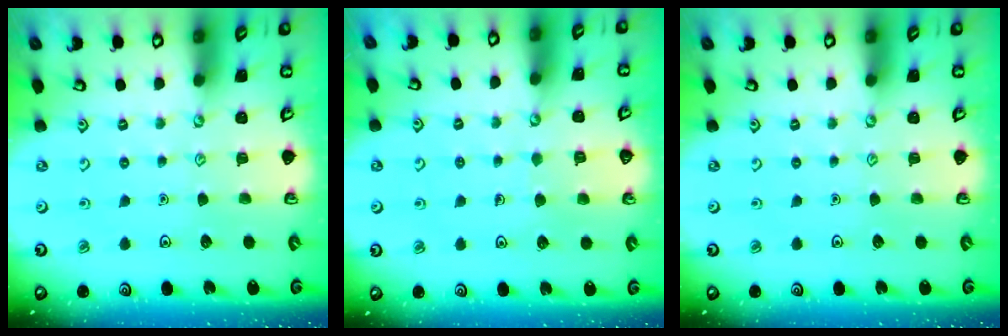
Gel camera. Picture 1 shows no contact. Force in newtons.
{"total": 4.8, "press": 4.8, "slide": 0.3}
{"total": 0.0}